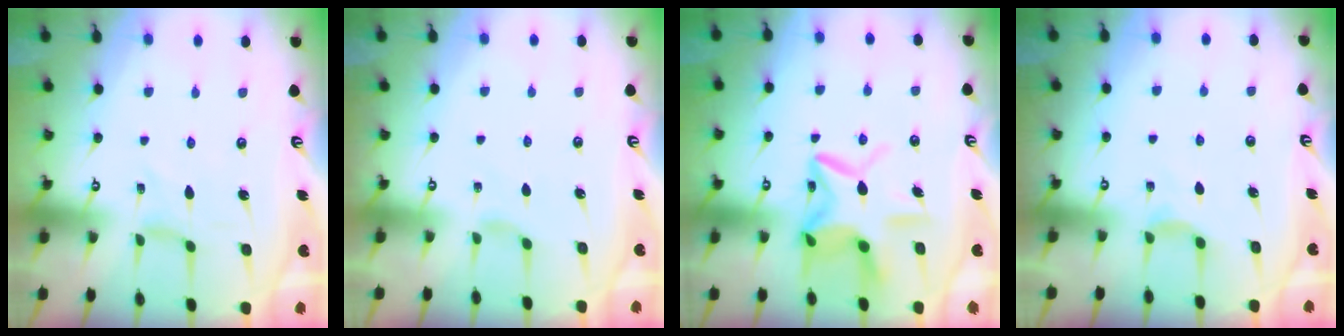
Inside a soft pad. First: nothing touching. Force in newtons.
{"total": 2.3, "press": 2.2, "slide": 0.5}
{"total": 13.1, "press": 13.1, "slide": 1.1}
{"total": 4.6, "press": 4.5, "slide": 0.7}